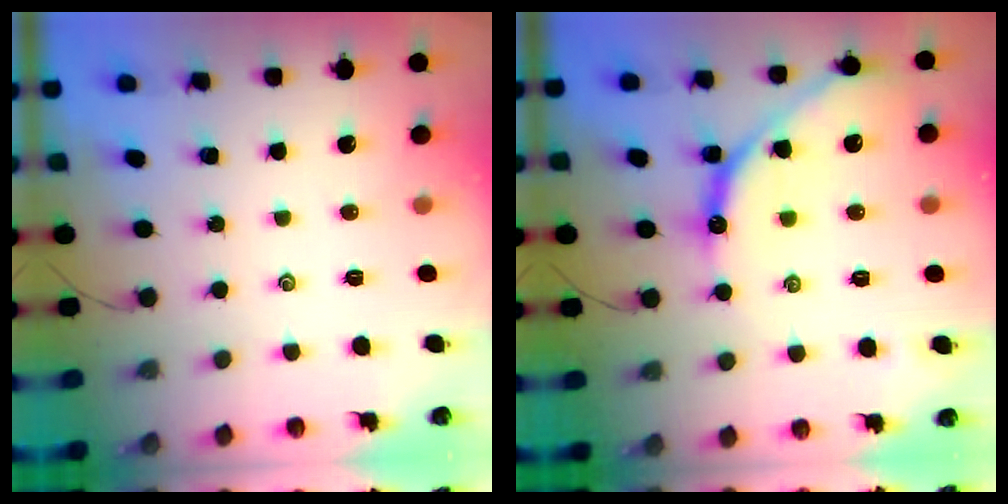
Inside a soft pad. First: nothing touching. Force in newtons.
{"total": 12.5, "press": 12.5, "slide": 1.0}